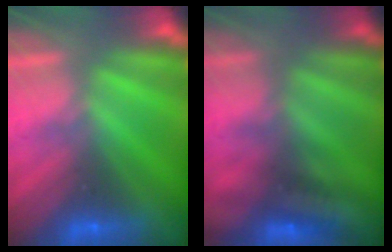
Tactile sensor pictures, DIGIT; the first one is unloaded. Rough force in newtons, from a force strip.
{"total": 2.4}